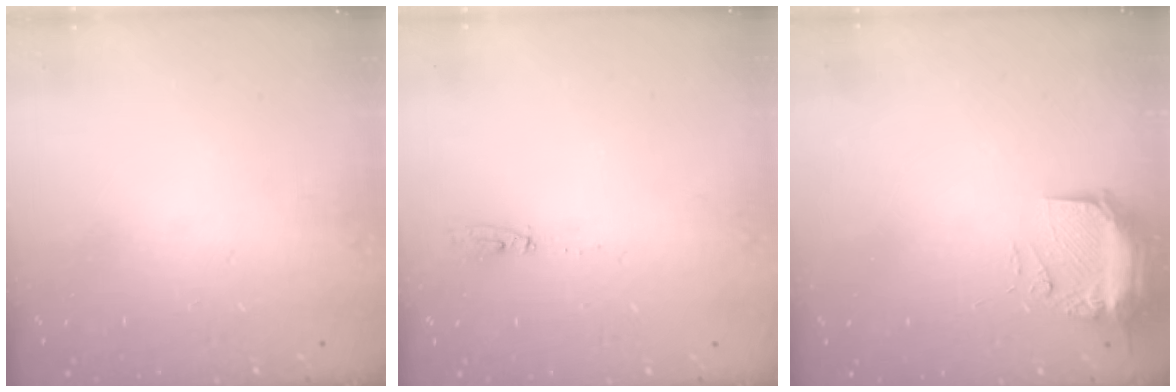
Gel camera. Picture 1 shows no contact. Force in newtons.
{"total": 16.2, "press": 5.8, "slide": 15.1}
{"total": 11.4, "press": 10.0, "slide": 5.4}